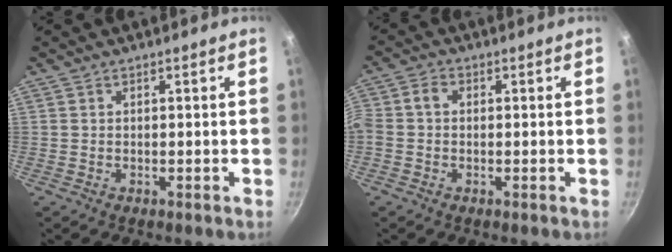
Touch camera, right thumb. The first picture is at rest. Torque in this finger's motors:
{"motor_torque": [1.62, 1.60, 1.48, -0.13, 0.23]}